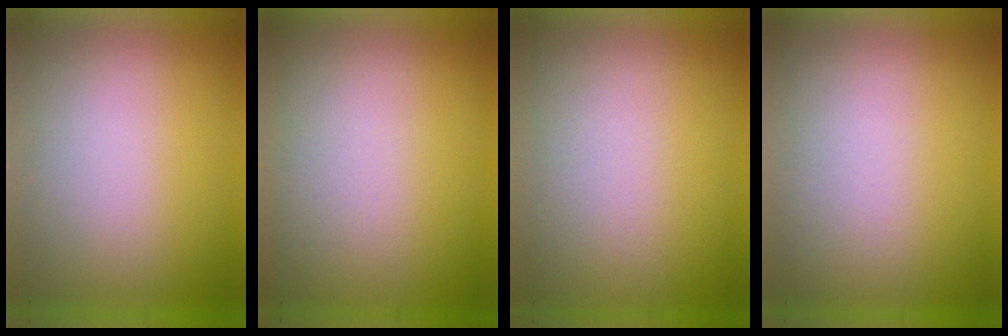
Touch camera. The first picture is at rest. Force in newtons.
{"total": 2.7}
{"total": 2.7}
{"total": 1.4}